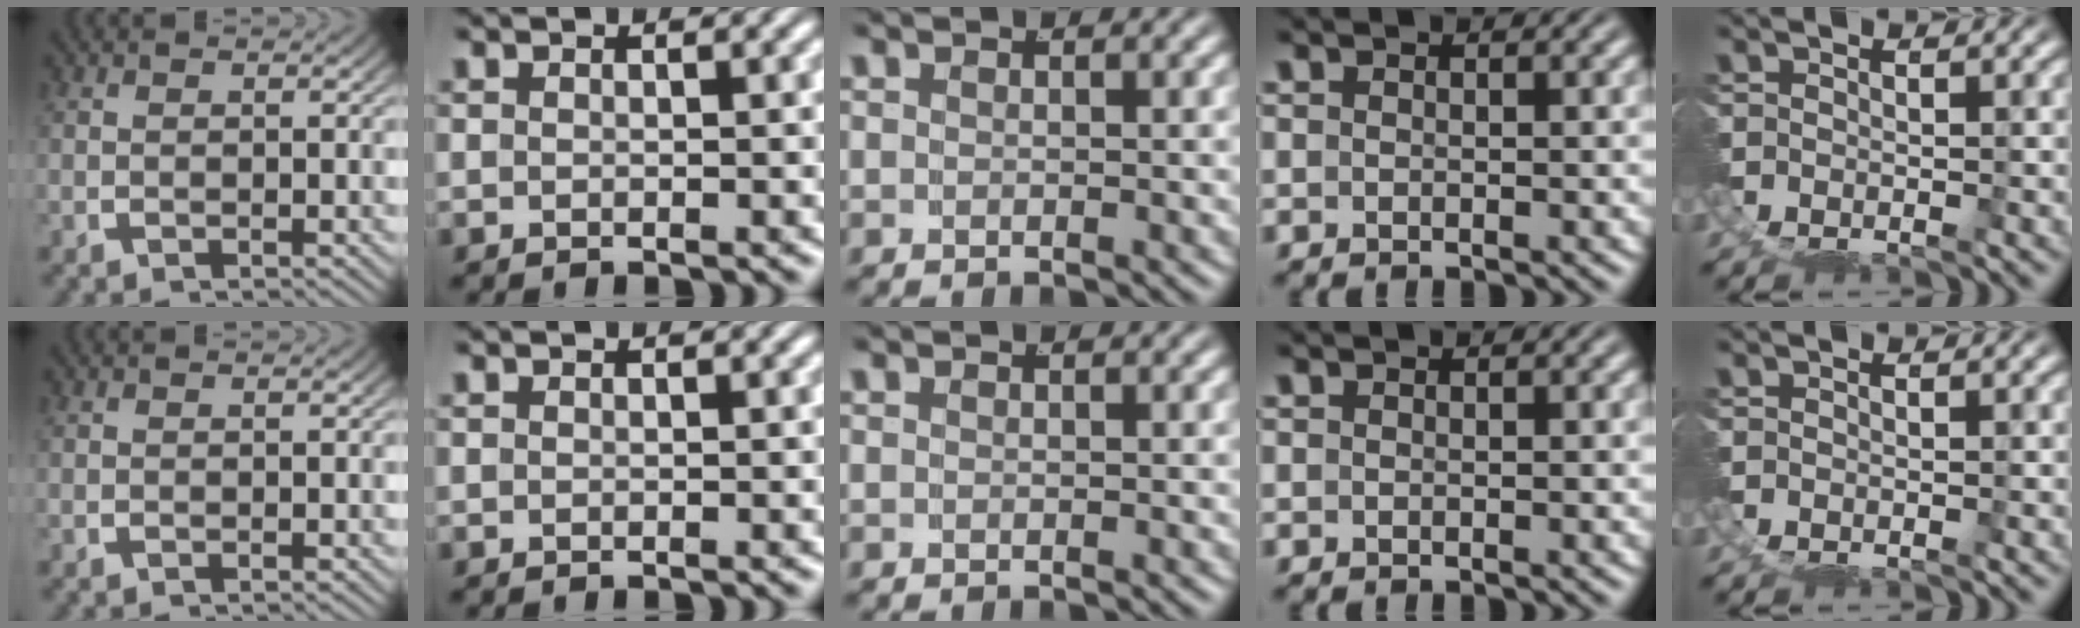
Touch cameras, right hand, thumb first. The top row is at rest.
{}